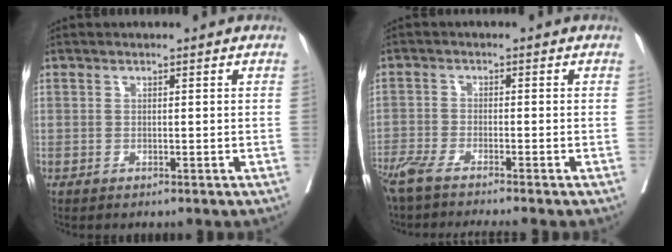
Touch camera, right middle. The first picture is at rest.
{"total": 7.2, "force": [-6.1, -0.3, 3.7], "torque": [-0.055, -0.018, -0.109]}